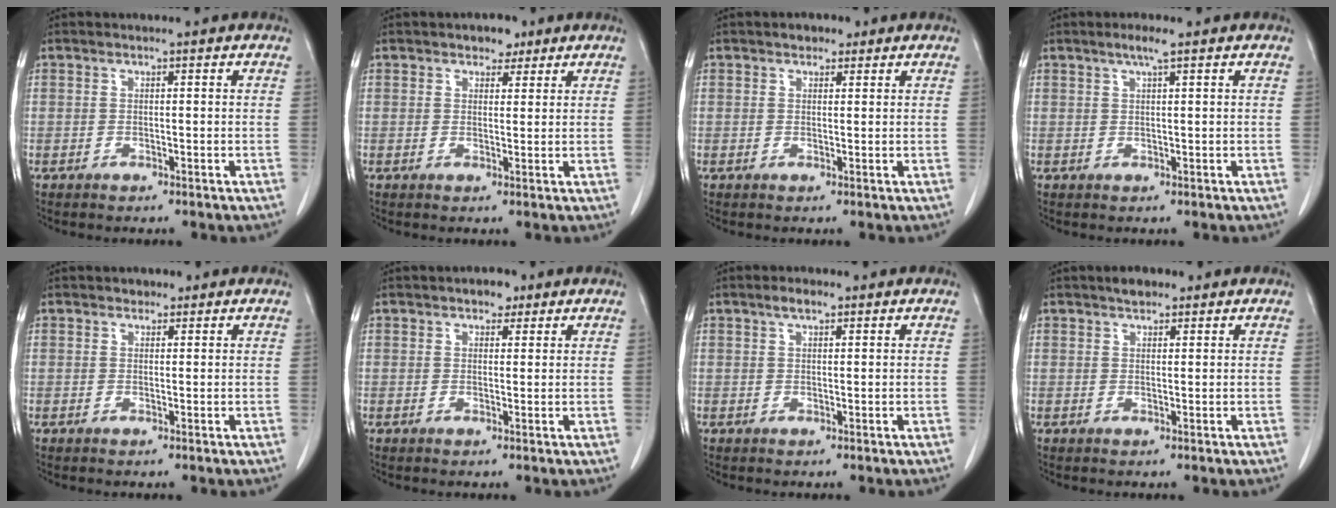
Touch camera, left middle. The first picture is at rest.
{"total": 2.6, "force": [1.8, 1.6, 1.0], "torque": [-0.015, 0.005, 0.025]}
{"total": 1.9, "force": [1.3, 1.2, 0.8], "torque": [-0.014, 0.006, 0.017]}
{"total": 2.0, "force": [1.3, -0.1, 1.5], "torque": [-0.034, 0.003, 0.025]}
{"total": 1.1, "force": [0.8, 0.8, 0.2], "torque": [-0.002, -0.001, 0.008]}
{"total": 2.3, "force": [1.5, 1.4, 1.1], "torque": [-0.016, 0.006, 0.020]}
{"total": 2.0, "force": [1.3, 0.8, 1.3], "torque": [-0.029, 0.007, 0.023]}
{"total": 2.4, "force": [1.8, 1.1, 1.1], "torque": [-0.023, 0.008, 0.026]}